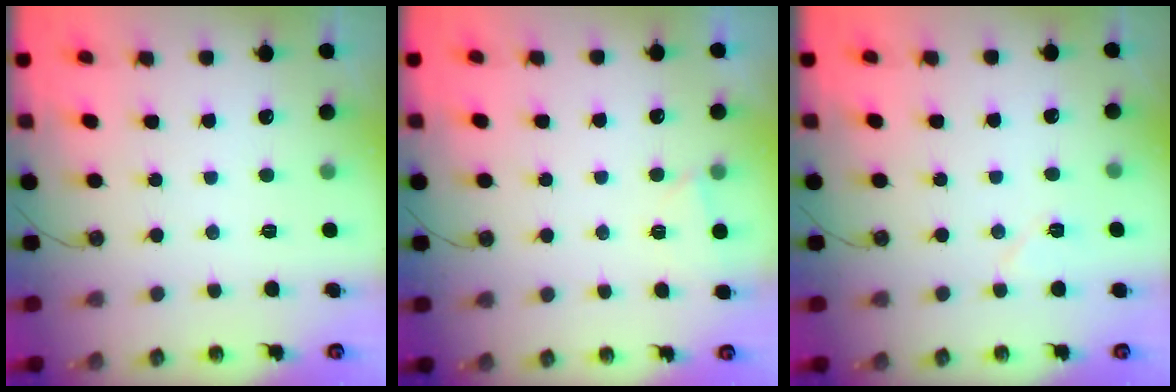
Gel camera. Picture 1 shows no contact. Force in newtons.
{"total": 2.0, "press": 1.9, "slide": 0.3}
{"total": 5.4, "press": 5.2, "slide": 1.4}